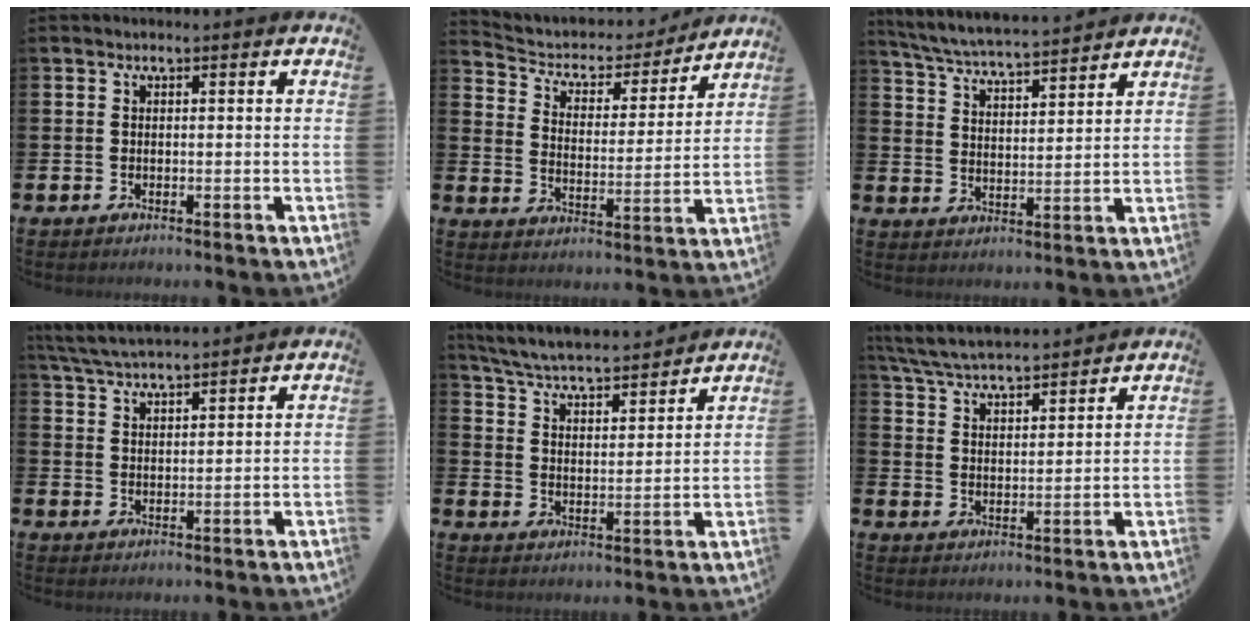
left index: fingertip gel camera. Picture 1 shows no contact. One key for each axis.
{"total": 4.7, "fx": 4.1, "fy": 2.0, "fz": 0.9, "tx": -0.044, "ty": -0.035, "tz": 0.063}
{"total": 5.7, "fx": 5.6, "fy": 0.1, "fz": 1.1, "tx": -0.042, "ty": -0.040, "tz": 0.095}
{"total": 4.8, "fx": 4.7, "fy": 0.3, "fz": 0.9, "tx": -0.032, "ty": -0.024, "tz": 0.084}
{"total": 5.7, "fx": 5.5, "fy": 0.3, "fz": 1.3, "tx": -0.048, "ty": -0.046, "tz": 0.091}
{"total": 5.8, "fx": 5.7, "fy": 0.4, "fz": 0.9, "tx": -0.038, "ty": -0.038, "tz": 0.100}